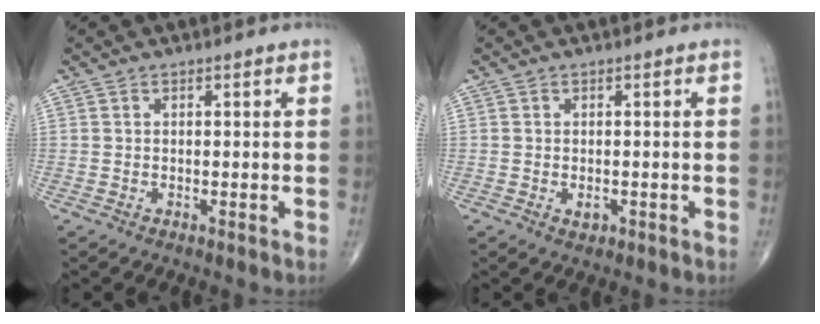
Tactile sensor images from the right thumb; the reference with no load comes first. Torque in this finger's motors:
{"motor_torque": [-0.09, 0.43, 0.17, 0.24, 0.06]}